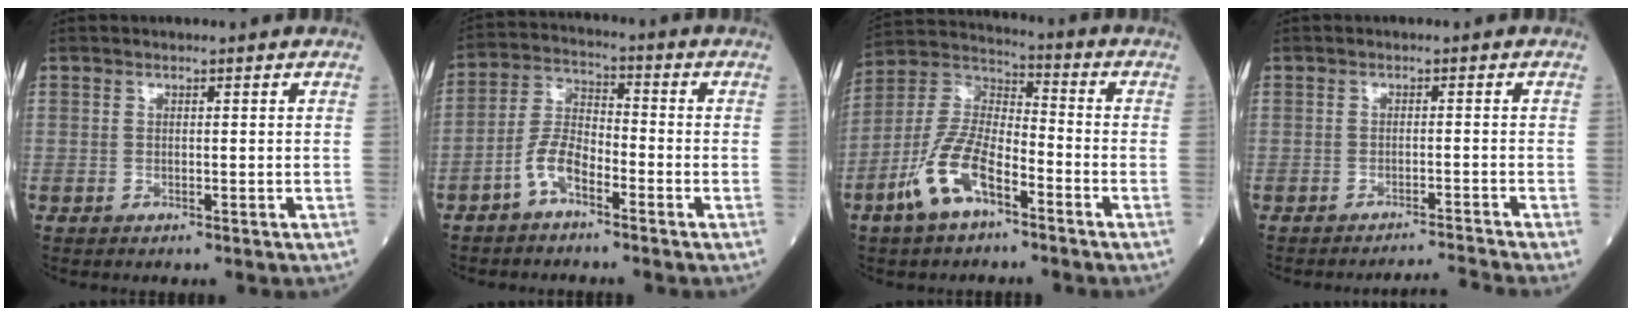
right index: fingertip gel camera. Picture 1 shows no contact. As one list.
[{"total": 6.3, "force": [-3.5, 2.6, 4.5], "torque": [-0.100, 0.013, -0.074]}, {"total": 11.9, "force": [-6.2, 4.5, 9.1], "torque": [-0.203, 0.007, -0.121]}, {"total": 4.5, "force": [-3.7, -2.6, -0.5], "torque": [0.006, -0.002, -0.056]}]